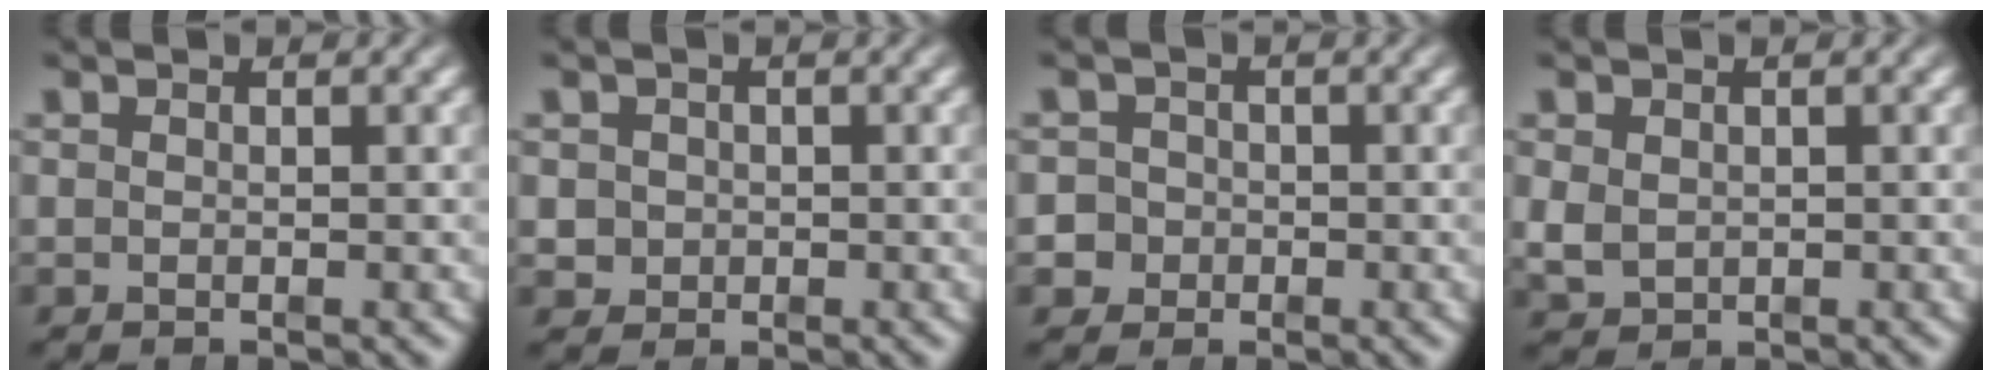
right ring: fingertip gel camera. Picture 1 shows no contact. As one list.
[{"total": 2.9, "force": [-0.2, 2.8, 0.7], "torque": [-0.021, -0.009, 0.001]}, {"total": 4.9, "force": [-1.2, 4.6, 0.9], "torque": [-0.029, -0.017, -0.023]}, {"total": 2.2, "force": [-0.1, 2.0, 1.0], "torque": [-0.027, -0.016, 0.012]}]